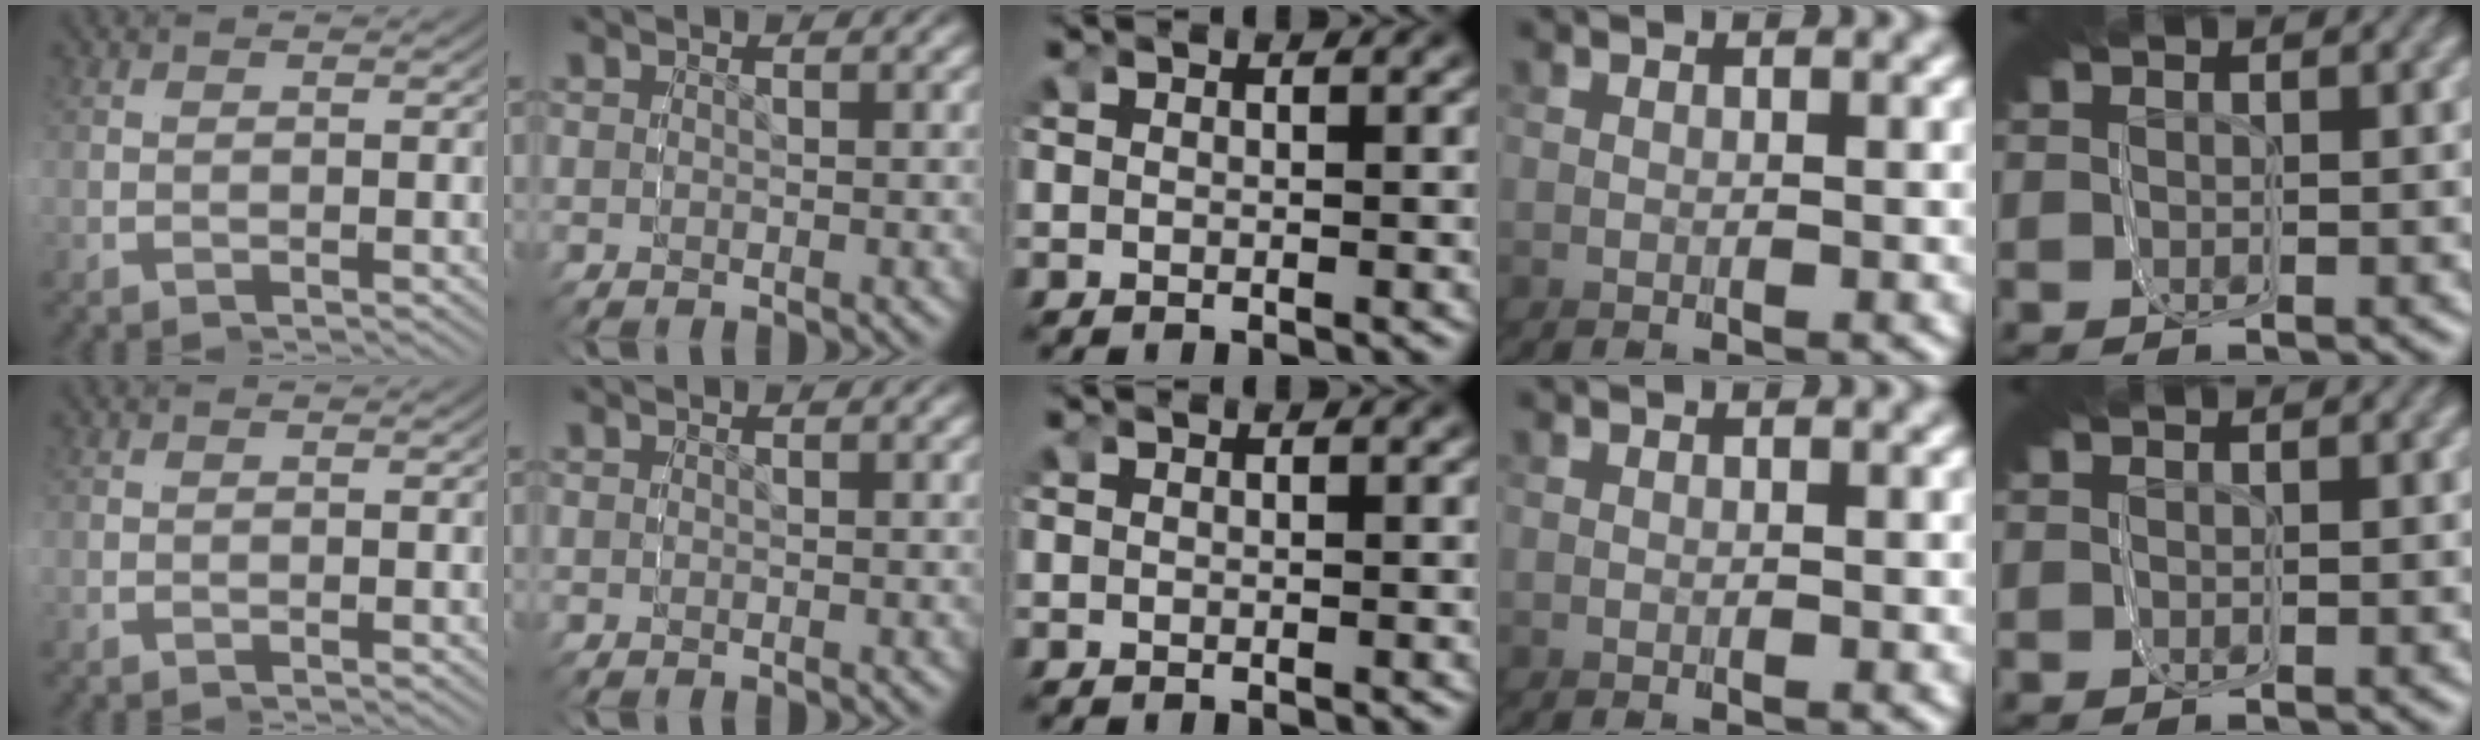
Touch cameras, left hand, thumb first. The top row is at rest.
{}